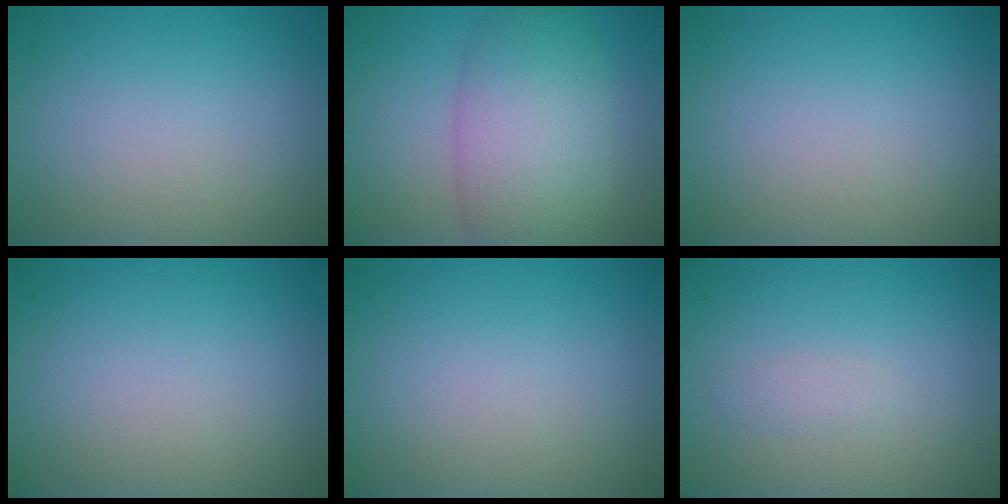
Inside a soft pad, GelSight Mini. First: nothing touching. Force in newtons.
{"total": 8.1, "press": 8.1, "slide": 0.4}
{"total": 0.0}
{"total": 0.0}
{"total": 0.0}
{"total": 0.8, "press": 0.8, "slide": 0.0}